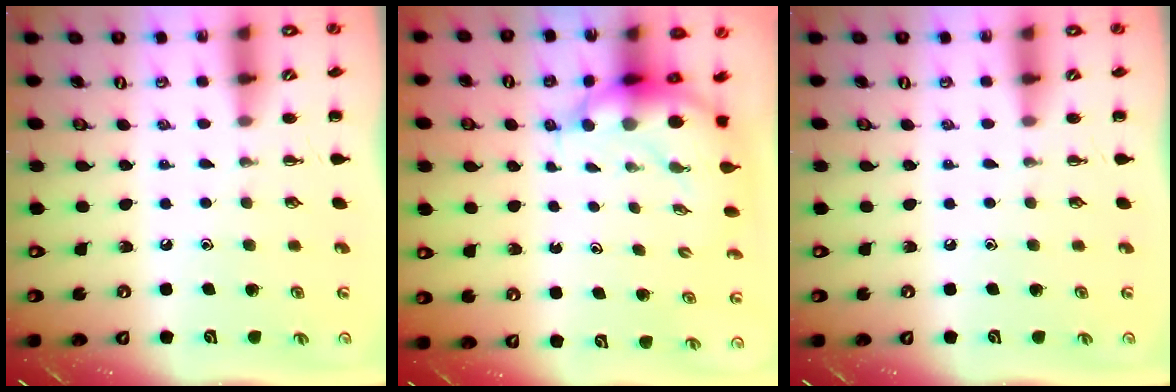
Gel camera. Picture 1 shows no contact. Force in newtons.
{"total": 7.0, "press": 6.9, "slide": 1.3}
{"total": 0.0}